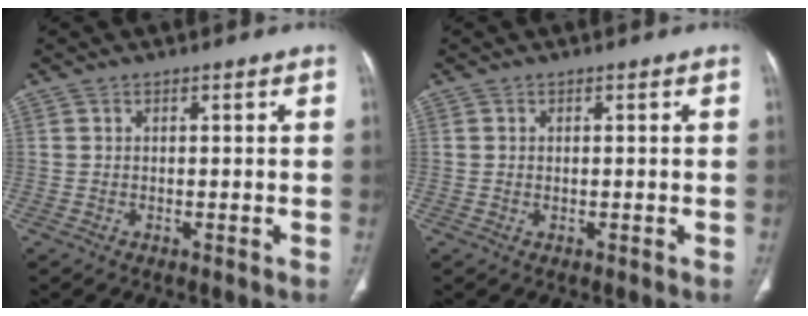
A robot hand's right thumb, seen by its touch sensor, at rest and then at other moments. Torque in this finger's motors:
{"motor_torque": [0.31, -0.03, -0.10, 0.06, 0.01]}